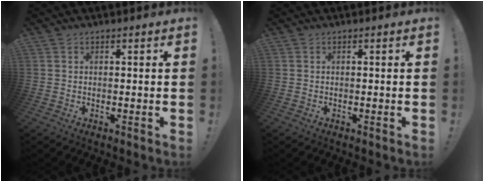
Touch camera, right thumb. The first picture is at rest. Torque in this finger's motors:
{"motor_torque": [0.00, 0.15, 0.05, -0.11, 0.00]}